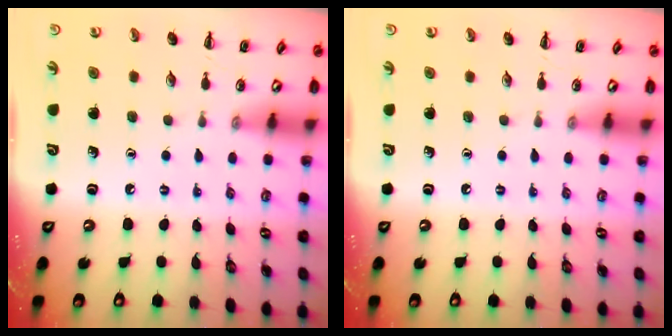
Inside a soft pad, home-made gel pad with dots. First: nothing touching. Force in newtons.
{"total": 0.0}